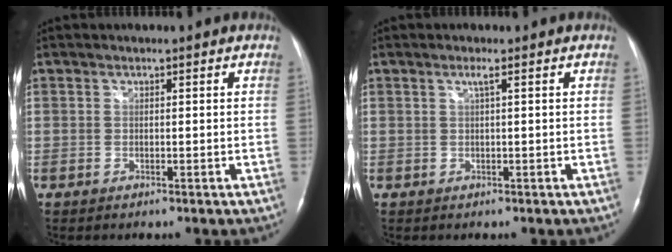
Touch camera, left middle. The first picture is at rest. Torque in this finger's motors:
{"motor_torque": [0.44, -0.07, 0.19, 0.05]}